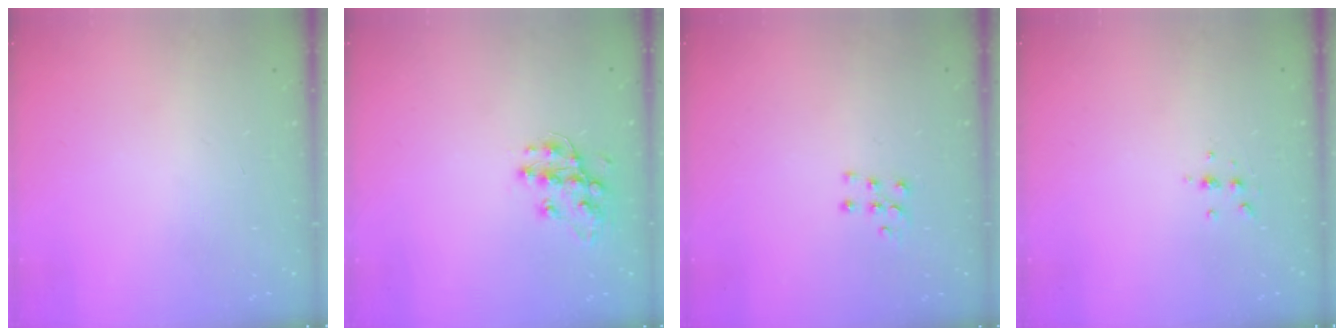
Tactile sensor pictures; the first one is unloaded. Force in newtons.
{"total": 11.3, "press": 11.3, "slide": 0.2}
{"total": 5.6, "press": 5.6, "slide": 0.5}
{"total": 6.1, "press": 6.1, "slide": 0.7}